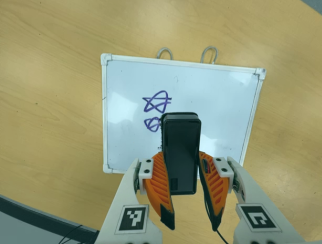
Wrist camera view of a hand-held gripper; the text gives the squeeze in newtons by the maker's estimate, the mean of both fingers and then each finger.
{"total": 8.0, "left": 5.7, "right": 10.2}